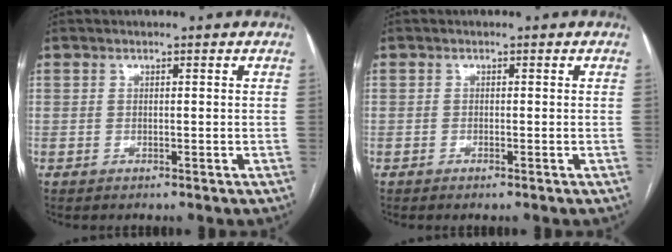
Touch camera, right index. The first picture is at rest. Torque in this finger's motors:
{"motor_torque": [0.28, -0.17, 0.04, -0.01]}